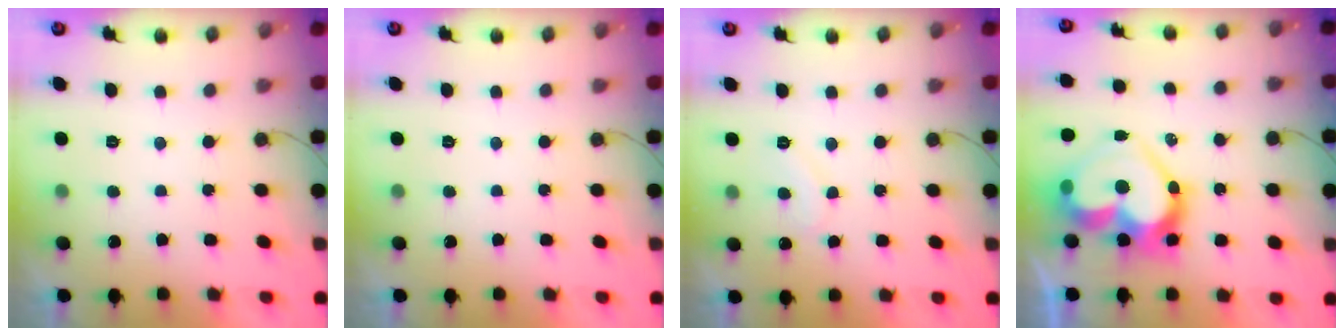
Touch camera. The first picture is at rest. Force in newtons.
{"total": 0.0}
{"total": 6.5, "press": 6.5, "slide": 0.4}
{"total": 20.6, "press": 20.5, "slide": 1.6}